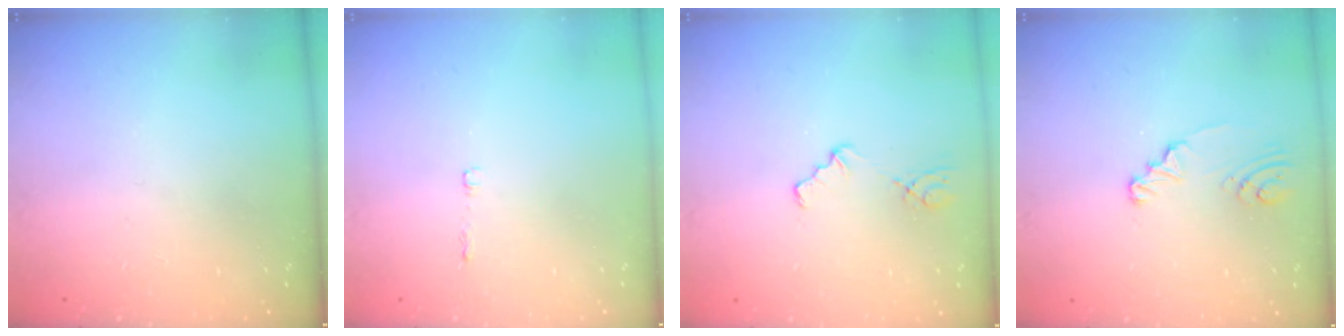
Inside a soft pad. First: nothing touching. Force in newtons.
{"total": 2.5, "press": 2.4, "slide": 0.4}
{"total": 2.2, "press": 2.2, "slide": 0.2}
{"total": 2.5, "press": 2.5, "slide": 0.3}